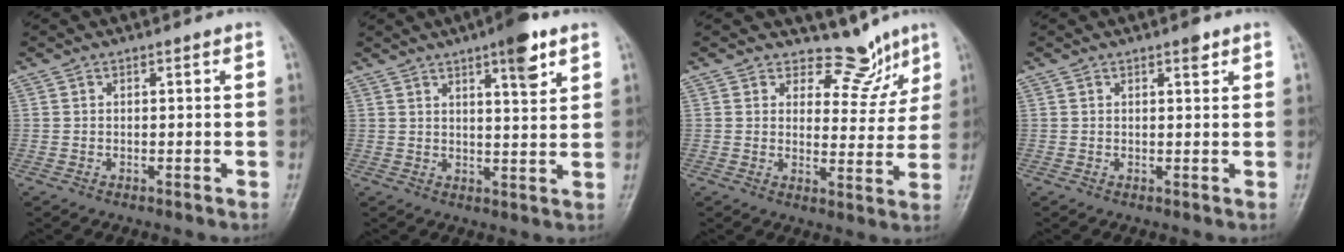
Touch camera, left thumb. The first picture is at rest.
{"total": 7.8, "force": [4.5, 1.8, 6.1], "torque": [-0.079, -0.023, 0.064]}
{"total": 7.5, "force": [6.3, 4.0, 1.2], "torque": [0.019, -0.052, 0.086]}
{"total": 1.7, "force": [1.1, 0.6, 1.1], "torque": [-0.011, -0.004, 0.014]}